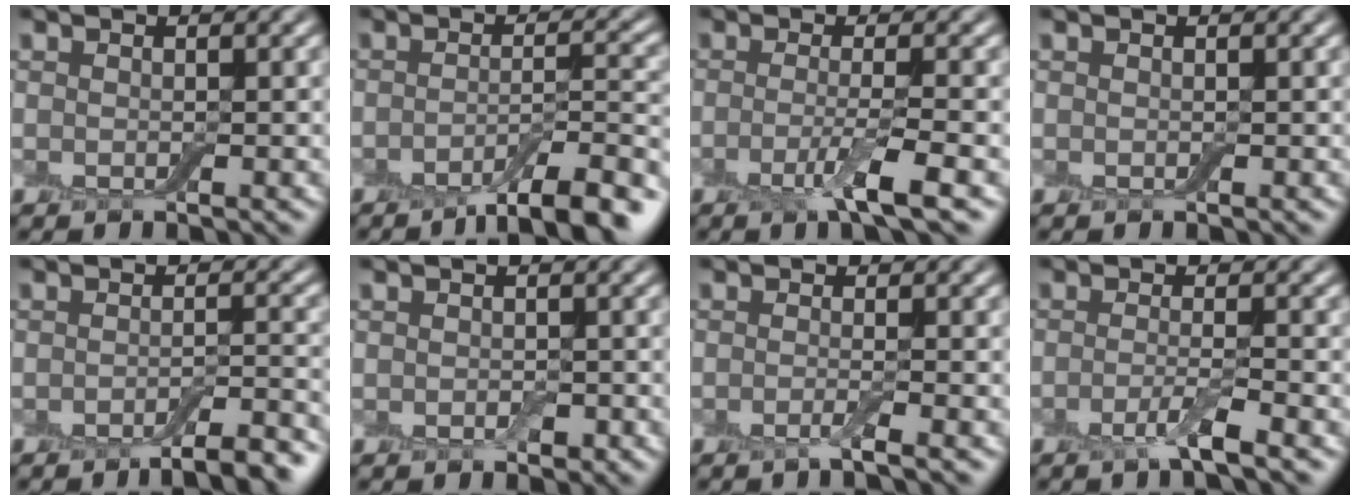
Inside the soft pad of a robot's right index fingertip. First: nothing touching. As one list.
[{"total": 7.1, "force": [-4.5, 1.7, 5.2], "torque": [-0.070, 0.002, -0.070]}, {"total": 3.5, "force": [-1.3, 0.5, 3.2], "torque": [-0.056, -0.005, -0.034]}, {"total": 0.0}, {"total": 4.9, "force": [-3.2, 1.1, 3.5], "torque": [-0.040, 0.003, -0.048]}, {"total": 0.9, "force": [-0.3, 0.6, 0.6], "torque": [-0.009, -0.003, -0.004]}, {"total": 1.5, "force": [-0.6, 0.2, 1.3], "torque": [-0.021, -0.004, -0.019]}, {"total": 2.5, "force": [-1.2, 0.3, 2.1], "torque": [-0.035, -0.002, -0.032]}]